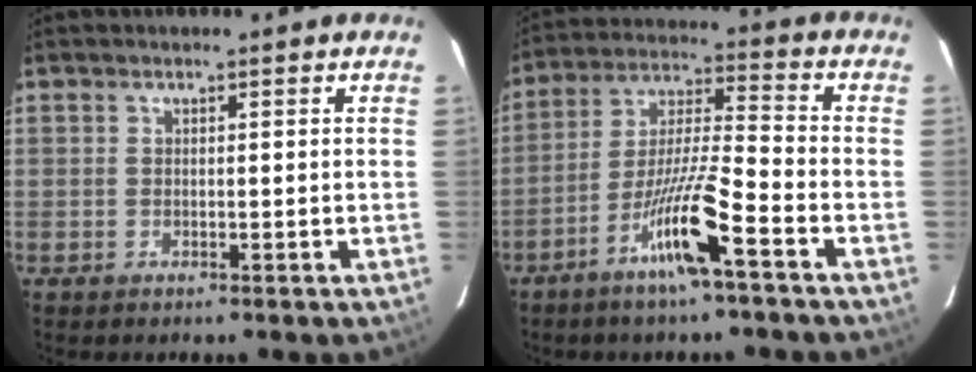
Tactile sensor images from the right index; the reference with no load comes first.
{"total": 11.7, "force": [-6.4, -0.1, 9.8], "torque": [-0.187, -0.008, -0.123]}